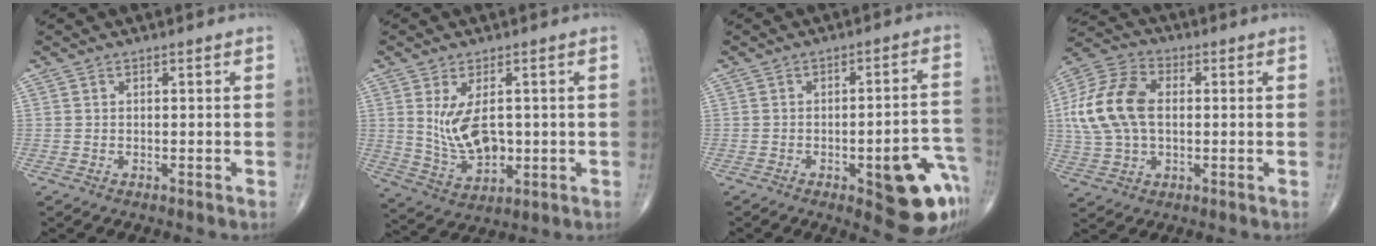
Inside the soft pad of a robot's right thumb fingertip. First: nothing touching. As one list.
[{"total": 9.2, "force": [1.0, 5.1, 7.6], "torque": [-0.133, -0.015, 0.036]}, {"total": 15.3, "force": [-6.3, 4.9, 13.0], "torque": [-0.101, 0.035, -0.063]}, {"total": 15.2, "force": [1.1, 9.7, 11.7], "torque": [-0.240, 0.021, 0.019]}]